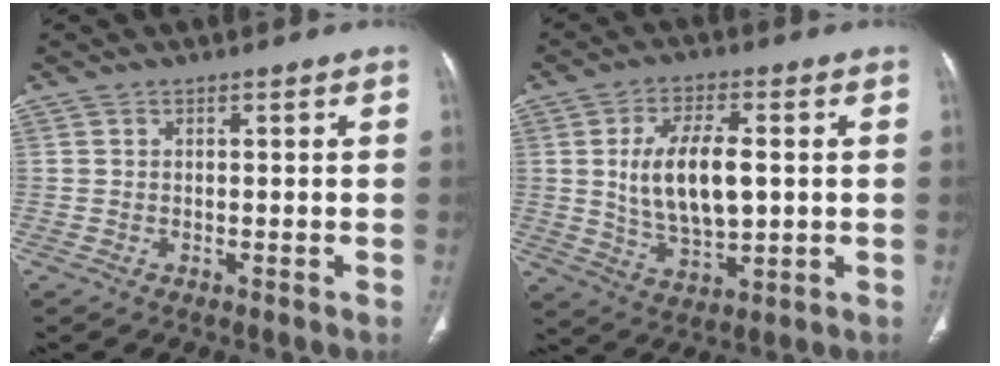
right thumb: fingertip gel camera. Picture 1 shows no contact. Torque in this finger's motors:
{"motor_torque": [0.16, 0.28, 0.64, -0.21, 0.14]}